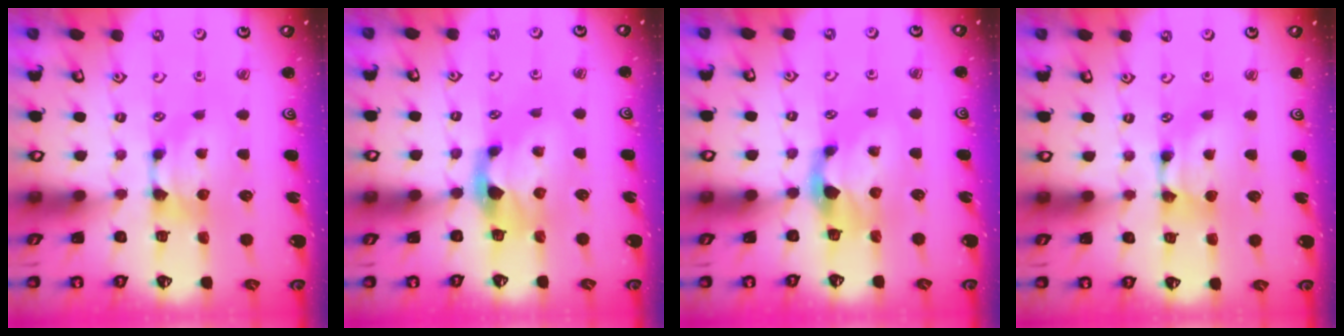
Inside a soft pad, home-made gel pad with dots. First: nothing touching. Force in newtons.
{"total": 2.2, "press": 1.9, "slide": 1.2}
{"total": 1.7, "press": 1.0, "slide": 1.4}
{"total": 1.6, "press": 1.6, "slide": 0.2}